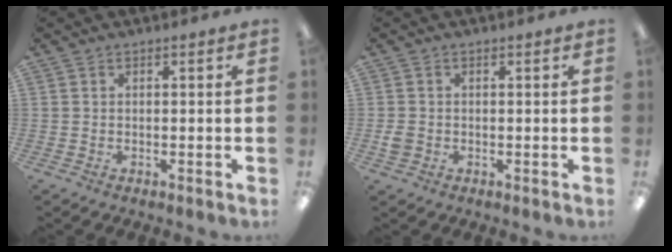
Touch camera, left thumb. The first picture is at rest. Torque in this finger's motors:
{"motor_torque": [-0.22, 0.28, 0.11, -0.24, 0.00]}